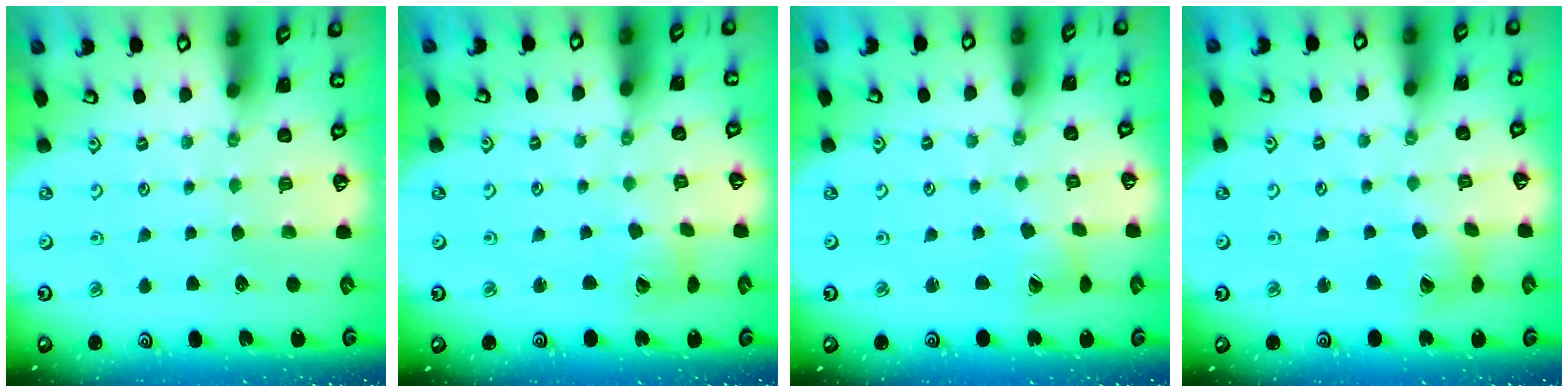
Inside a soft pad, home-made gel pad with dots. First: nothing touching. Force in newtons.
{"total": 6.3, "press": 6.2, "slide": 0.9}
{"total": 5.2, "press": 5.2, "slide": 0.2}
{"total": 6.7, "press": 6.6, "slide": 0.9}